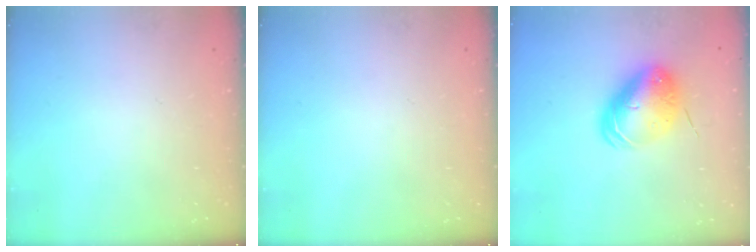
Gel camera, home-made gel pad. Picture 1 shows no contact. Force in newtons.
{"total": 0.0}
{"total": 10.8, "press": 10.6, "slide": 2.3}